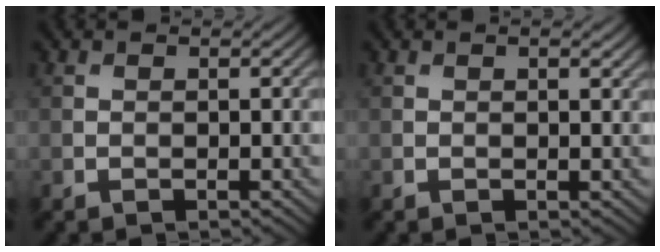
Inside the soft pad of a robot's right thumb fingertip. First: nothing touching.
{"total": 0.8, "force": [0.4, 0.1, 0.7], "torque": [-0.012, 0.000, 0.004]}